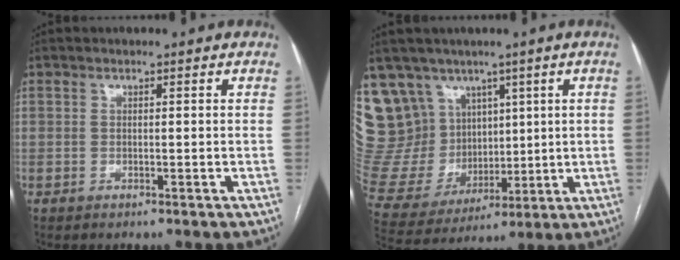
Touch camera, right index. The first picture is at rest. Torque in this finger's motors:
{"motor_torque": [-0.15, 0.68, 0.07, 0.01]}